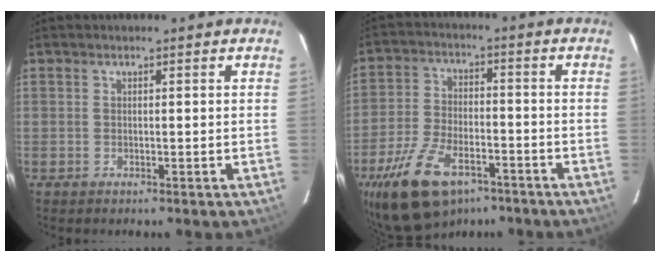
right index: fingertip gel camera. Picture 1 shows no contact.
{"total": 15.7, "force": [-10.0, 7.9, 9.3], "torque": [-0.207, -0.019, -0.176]}